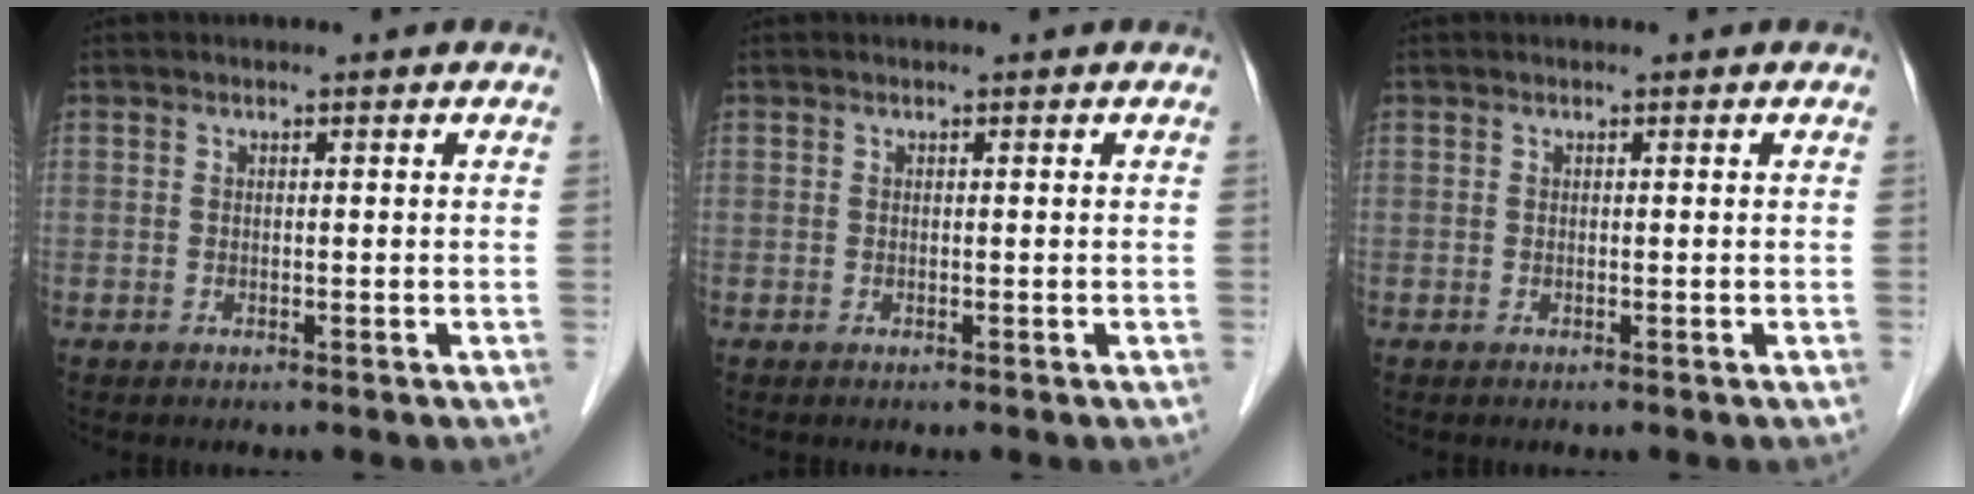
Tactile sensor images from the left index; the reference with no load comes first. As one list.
[{"total": 0.0}, {"total": 0.0}]